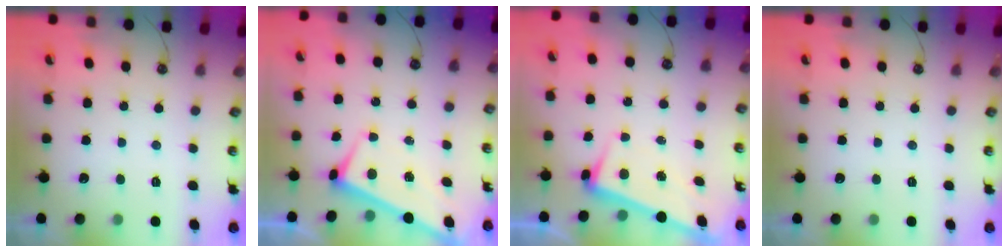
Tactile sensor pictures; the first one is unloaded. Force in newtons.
{"total": 1.2, "press": 1.2, "slide": 0.1}
{"total": 3.3, "press": 3.1, "slide": 1.1}
{"total": 0.0}